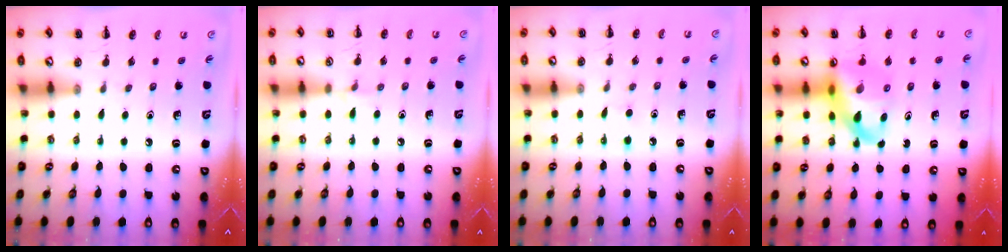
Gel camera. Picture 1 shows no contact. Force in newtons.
{"total": 4.4, "press": 4.1, "slide": 1.6}
{"total": 2.2, "press": 2.0, "slide": 0.8}
{"total": 12.7, "press": 12.3, "slide": 3.3}